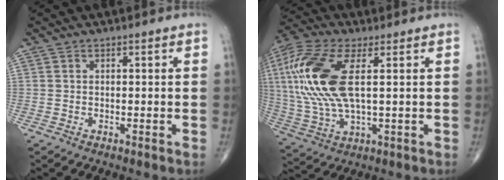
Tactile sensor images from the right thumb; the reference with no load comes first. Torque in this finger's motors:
{"motor_torque": [0.16, 0.90, 1.93, 0.53, 0.69]}